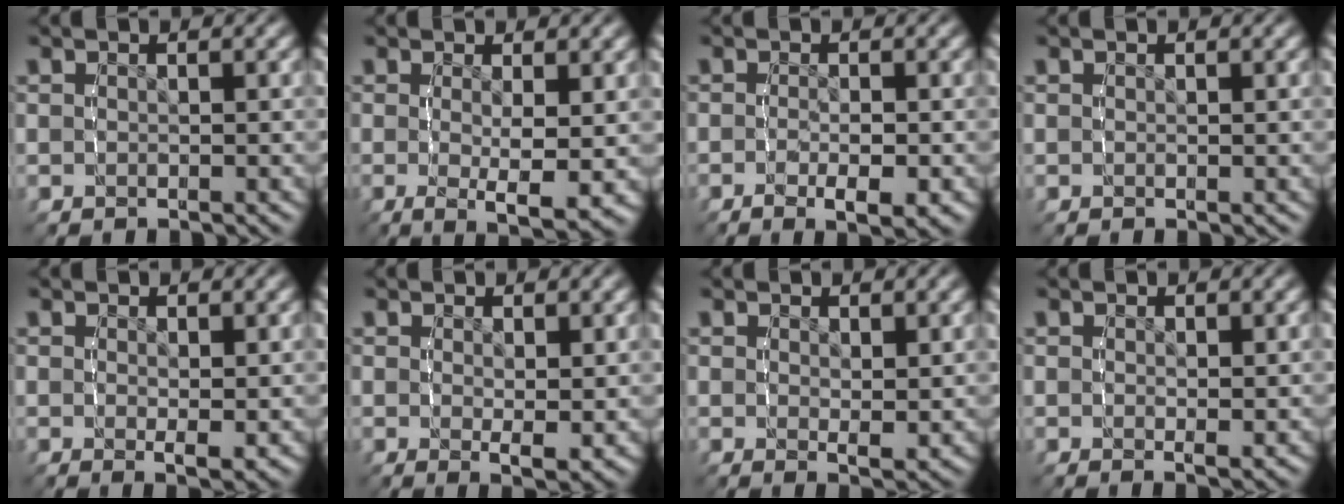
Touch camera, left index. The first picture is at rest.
{"total": 5.4, "force": [-1.3, 1.1, 5.1], "torque": [-0.073, -0.020, -0.010]}
{"total": 3.1, "force": [-0.9, 1.3, 2.7], "torque": [-0.041, 0.002, -0.019]}
{"total": 0.0}
{"total": 1.7, "force": [0.6, -0.1, 1.6], "torque": [-0.013, -0.008, 0.011]}
{"total": 2.2, "force": [0.7, 0.0, 2.1], "torque": [-0.018, -0.011, 0.015]}
{"total": 1.8, "force": [1.2, -0.3, 1.2], "torque": [-0.008, -0.009, 0.022]}
{"total": 1.0, "force": [0.7, -0.1, 0.8], "torque": [-0.003, -0.005, 0.012]}